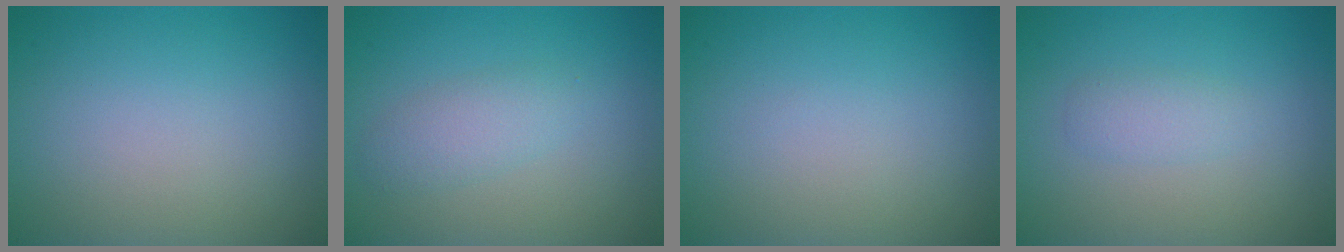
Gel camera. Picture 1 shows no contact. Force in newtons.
{"total": 2.2, "press": 2.2, "slide": 0.2}
{"total": 0.0}
{"total": 1.4, "press": 1.4, "slide": 0.0}